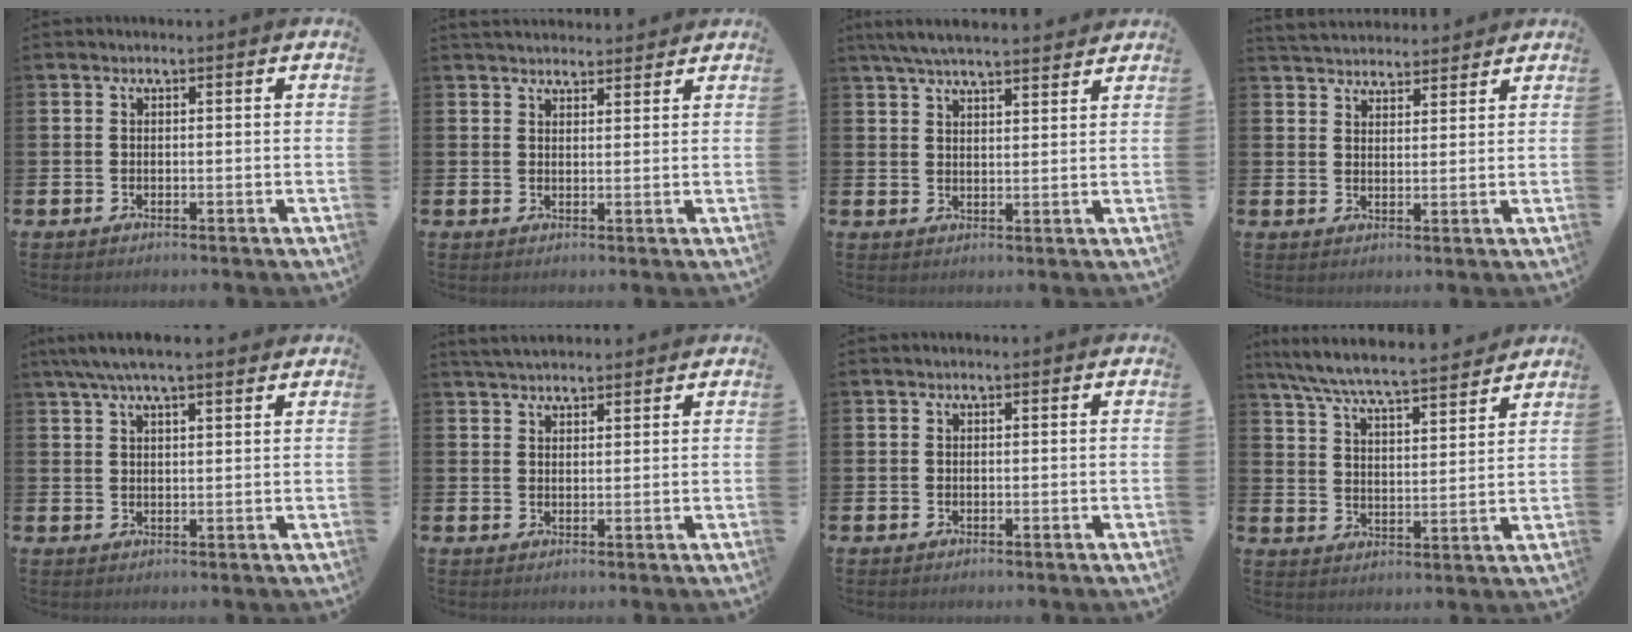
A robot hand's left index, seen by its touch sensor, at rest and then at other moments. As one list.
[{"total": 2.9, "force": [2.8, 0.6, 0.1], "torque": [0.006, -0.015, 0.049]}, {"total": 5.6, "force": [5.3, 0.7, 1.7], "torque": [-0.053, -0.013, 0.099]}, {"total": 4.1, "force": [4.0, 0.9, -0.3], "torque": [-0.003, -0.022, 0.073]}, {"total": 5.2, "force": [4.3, 0.9, 2.7], "torque": [-0.060, -0.003, 0.078]}, {"total": 3.5, "force": [3.4, 0.7, 0.6], "torque": [-0.017, -0.009, 0.063]}, {"total": 0.0}, {"total": 7.6, "force": [7.2, 0.3, 2.4], "torque": [-0.076, -0.049, 0.126]}]